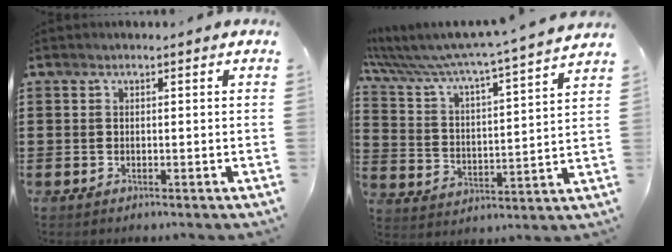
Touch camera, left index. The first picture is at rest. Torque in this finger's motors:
{"motor_torque": [2.14, 0.00, 1.05, 0.21]}